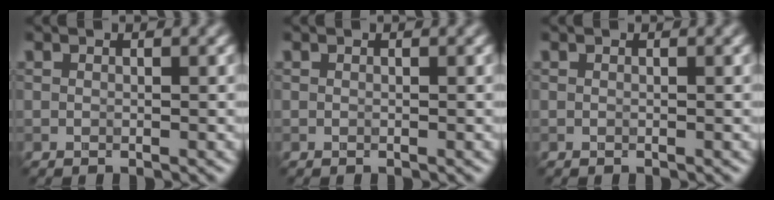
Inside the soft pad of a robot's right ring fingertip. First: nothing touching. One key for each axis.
{"total": 0.0}
{"total": 0.0}